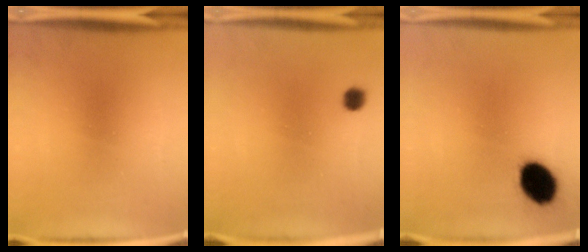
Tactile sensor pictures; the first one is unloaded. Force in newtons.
{"total": 2.6}
{"total": 11.8}